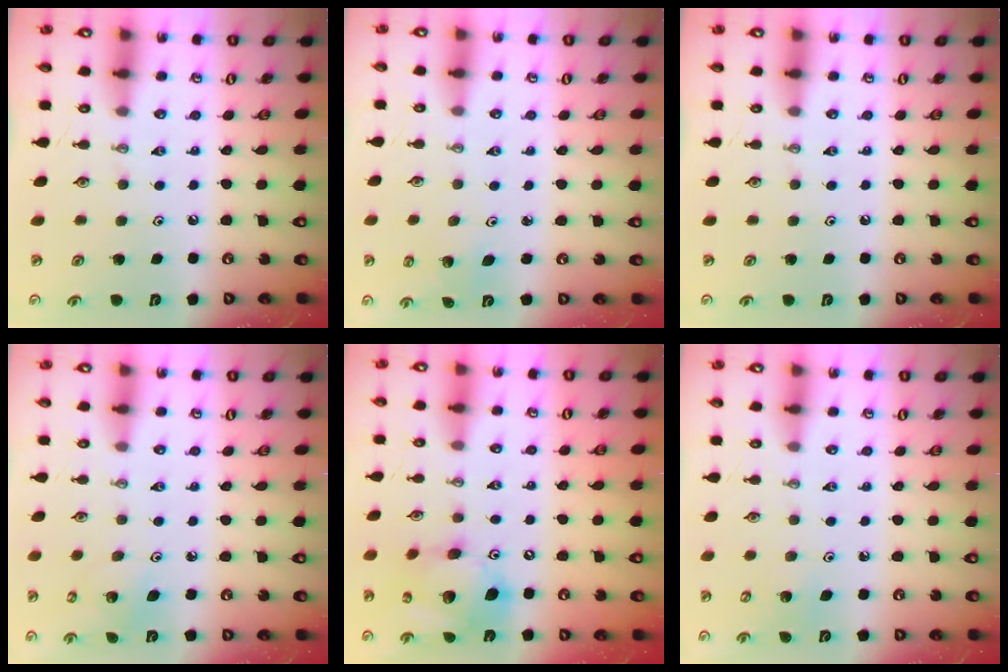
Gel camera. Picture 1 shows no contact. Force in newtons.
{"total": 1.1, "press": 1.1, "slide": 0.1}
{"total": 0.0}
{"total": 2.9, "press": 2.9, "slide": 0.2}
{"total": 16.2, "press": 16.0, "slide": 2.5}
{"total": 4.3, "press": 4.3, "slide": 0.3}